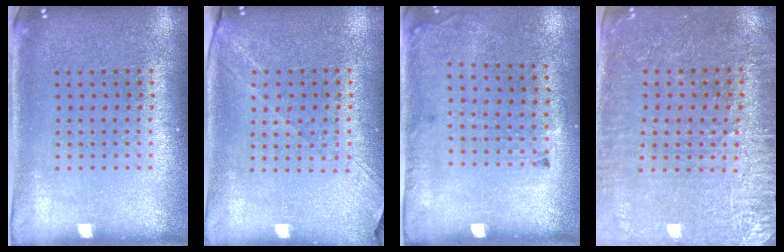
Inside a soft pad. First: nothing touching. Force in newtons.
{"total": 1.3, "press": 1.2, "slide": 0.4}
{"total": 1.9, "press": 1.3, "slide": 1.4}
{"total": 3.0, "press": 2.8, "slide": 0.9}